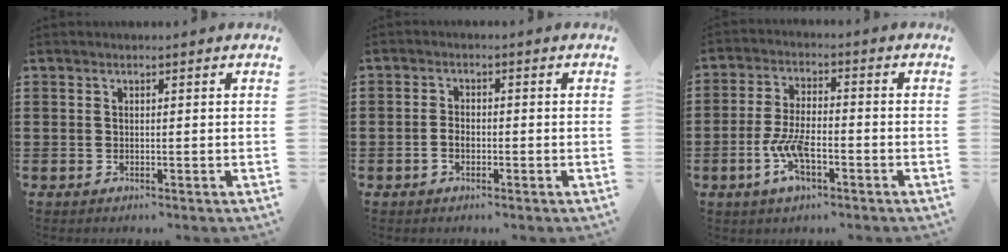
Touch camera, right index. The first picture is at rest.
{"total": 2.0, "force": [-0.9, 1.1, 1.4], "torque": [-0.036, -0.001, -0.021]}
{"total": 7.1, "force": [-2.8, 2.9, 5.9], "torque": [-0.139, -0.006, -0.056]}